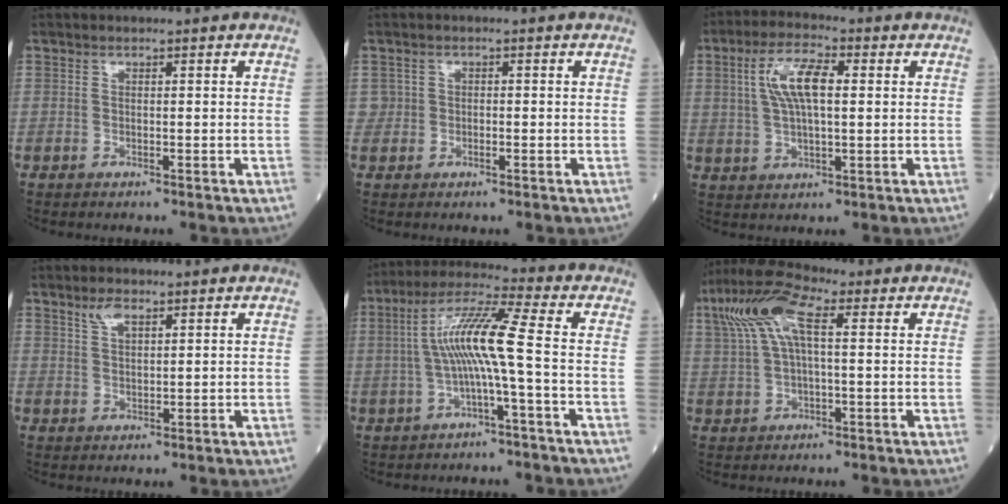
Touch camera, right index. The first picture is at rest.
{"total": 1.2, "force": [-0.1, 1.1, 0.2], "torque": [-0.001, 0.004, 0.000]}
{"total": 8.3, "force": [2.0, 2.5, 7.7], "torque": [-0.160, 0.015, 0.040]}
{"total": 2.7, "force": [1.9, 0.8, 1.7], "torque": [-0.038, 0.003, 0.042]}
{"total": 9.4, "force": [-0.6, -0.7, 9.4], "torque": [-0.184, 0.025, -0.013]}
{"total": 9.2, "force": [3.2, 2.7, 8.2], "torque": [-0.187, 0.040, 0.060]}